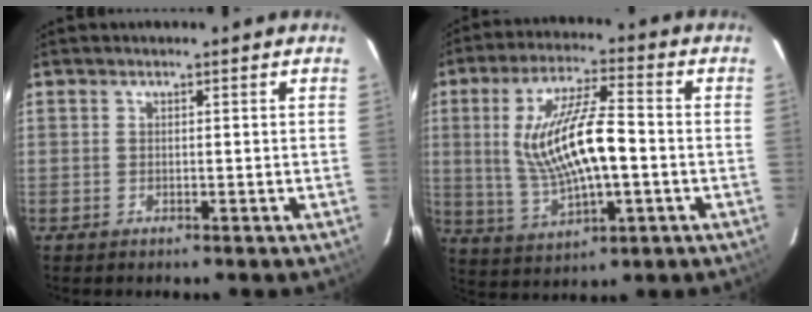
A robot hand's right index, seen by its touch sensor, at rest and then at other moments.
{"total": 15.1, "force": [-0.5, 4.9, 14.3], "torque": [-0.278, 0.001, 0.006]}